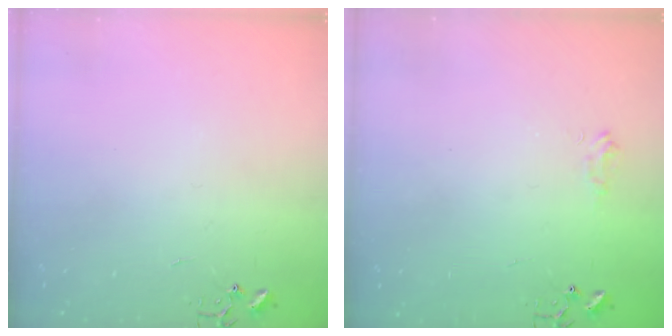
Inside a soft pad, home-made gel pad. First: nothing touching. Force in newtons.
{"total": 6.3, "press": 6.3, "slide": 0.8}